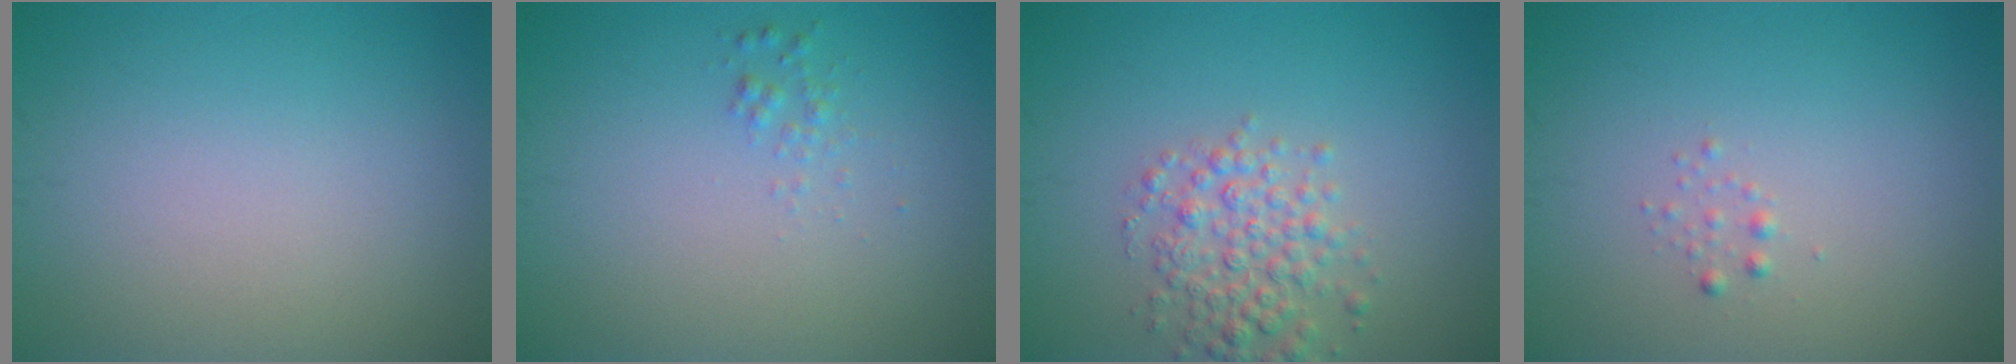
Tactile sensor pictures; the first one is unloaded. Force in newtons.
{"total": 0.8, "press": 0.8, "slide": 0.0}
{"total": 3.5, "press": 3.5, "slide": 0.1}
{"total": 0.6, "press": 0.6, "slide": 0.1}